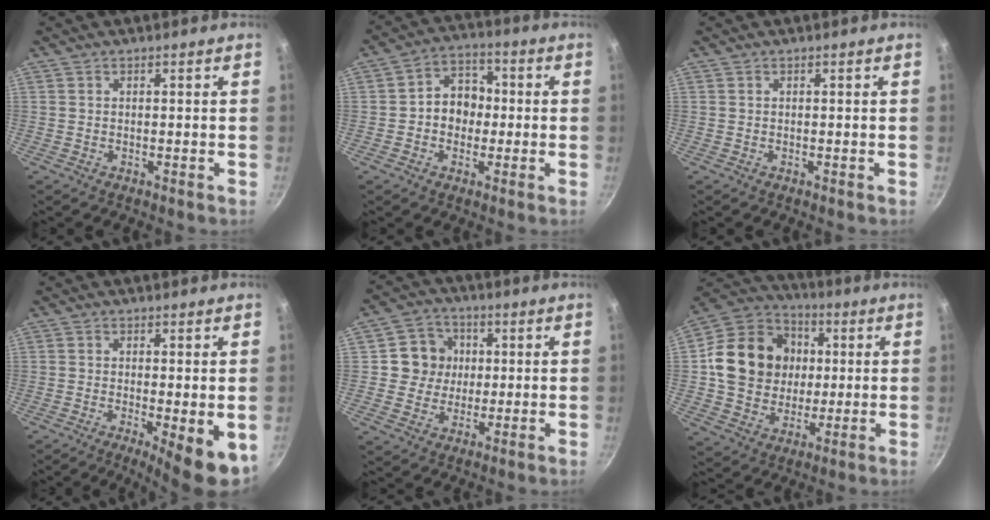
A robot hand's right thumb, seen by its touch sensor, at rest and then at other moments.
{"total": 8.2, "force": [-0.5, 6.7, 4.6], "torque": [-0.023, 0.023, -0.018]}
{"total": 0.0}
{"total": 8.8, "force": [-2.3, 2.2, 8.2], "torque": [-0.103, -0.010, -0.023]}
{"total": 8.1, "force": [1.1, 7.7, 2.4], "torque": [0.000, 0.008, 0.008]}
{"total": 18.8, "force": [1.8, 16.2, 9.4], "torque": [-0.140, 0.021, 0.029]}